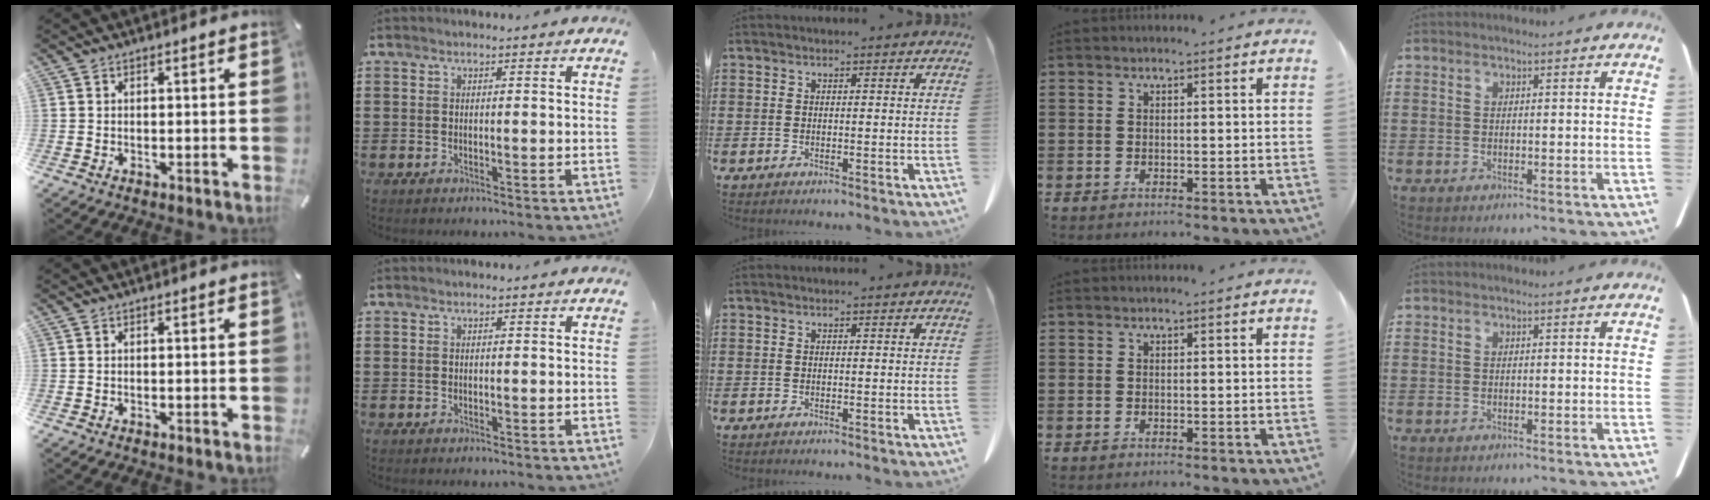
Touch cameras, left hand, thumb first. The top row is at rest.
{}